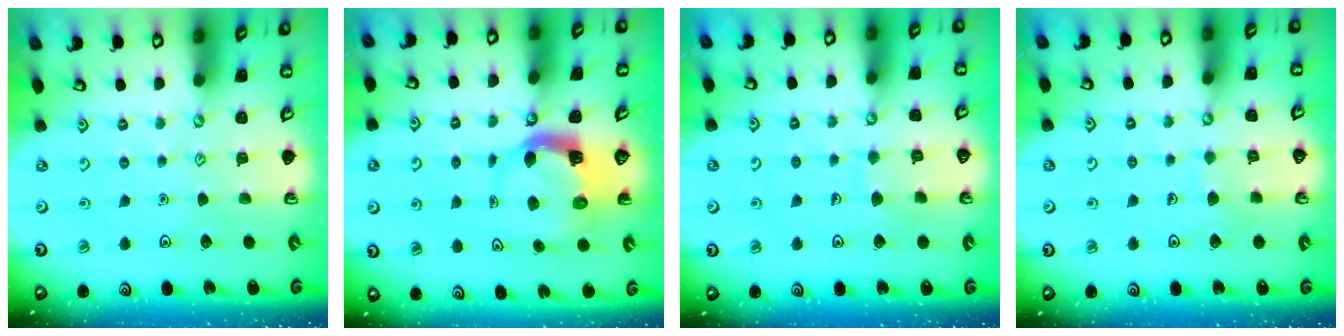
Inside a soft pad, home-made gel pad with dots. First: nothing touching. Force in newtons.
{"total": 4.1, "press": 4.0, "slide": 0.8}
{"total": 6.5, "press": 6.5, "slide": 0.6}
{"total": 6.1, "press": 6.1, "slide": 0.4}